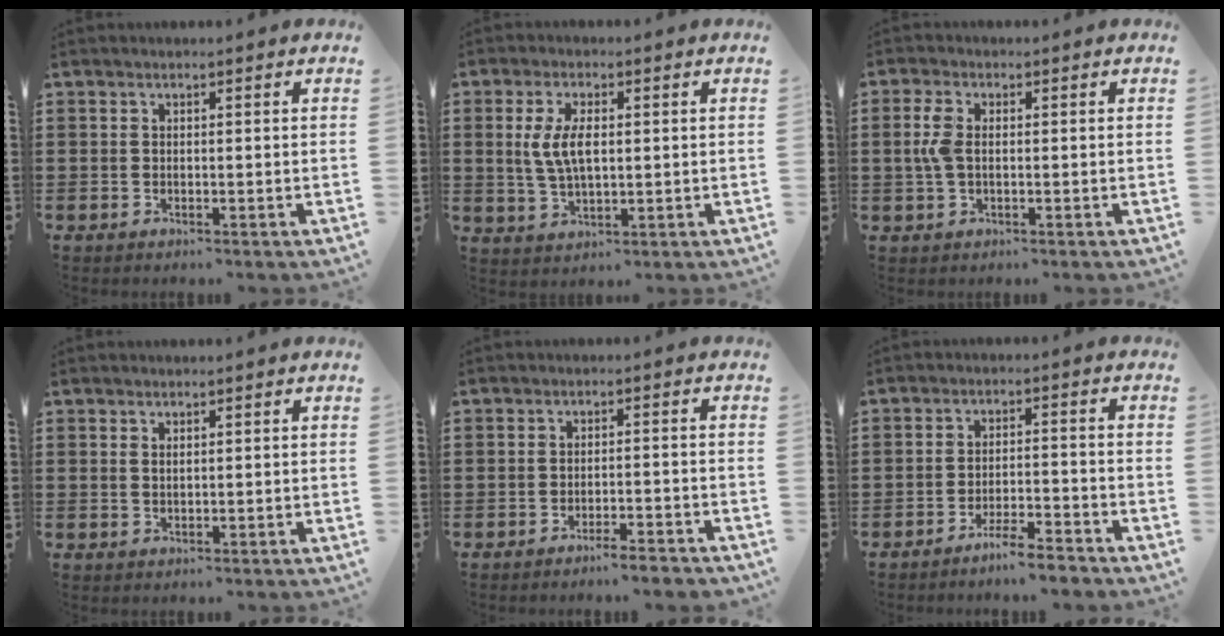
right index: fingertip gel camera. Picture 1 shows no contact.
{"total": 6.1, "force": [0.7, 2.7, 5.4], "torque": [-0.123, 0.005, 0.006]}
{"total": 3.9, "force": [0.1, 2.1, 3.4], "torque": [-0.090, 0.000, -0.007]}
{"total": 0.8, "force": [0.5, 0.3, 0.5], "torque": [-0.010, 0.002, 0.010]}
{"total": 3.0, "force": [-2.7, -0.1, 1.4], "torque": [-0.023, 0.000, -0.051]}
{"total": 4.3, "force": [-4.0, 0.1, 1.6], "torque": [-0.028, 0.003, -0.077]}